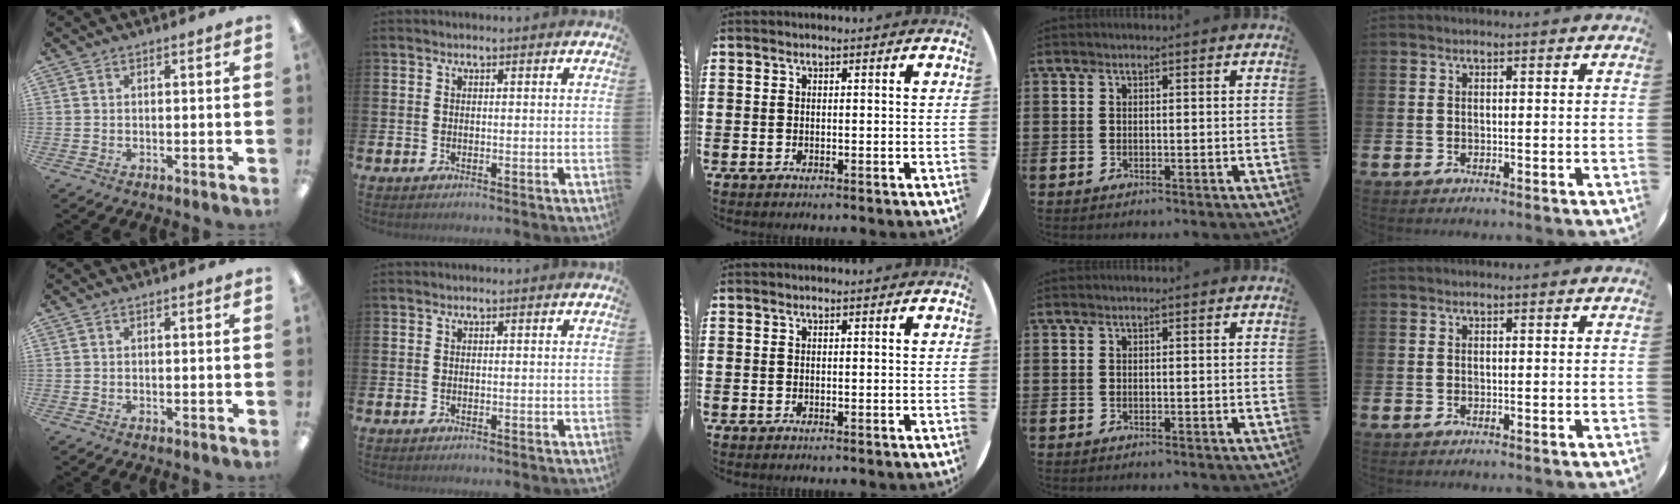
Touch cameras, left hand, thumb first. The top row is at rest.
{}